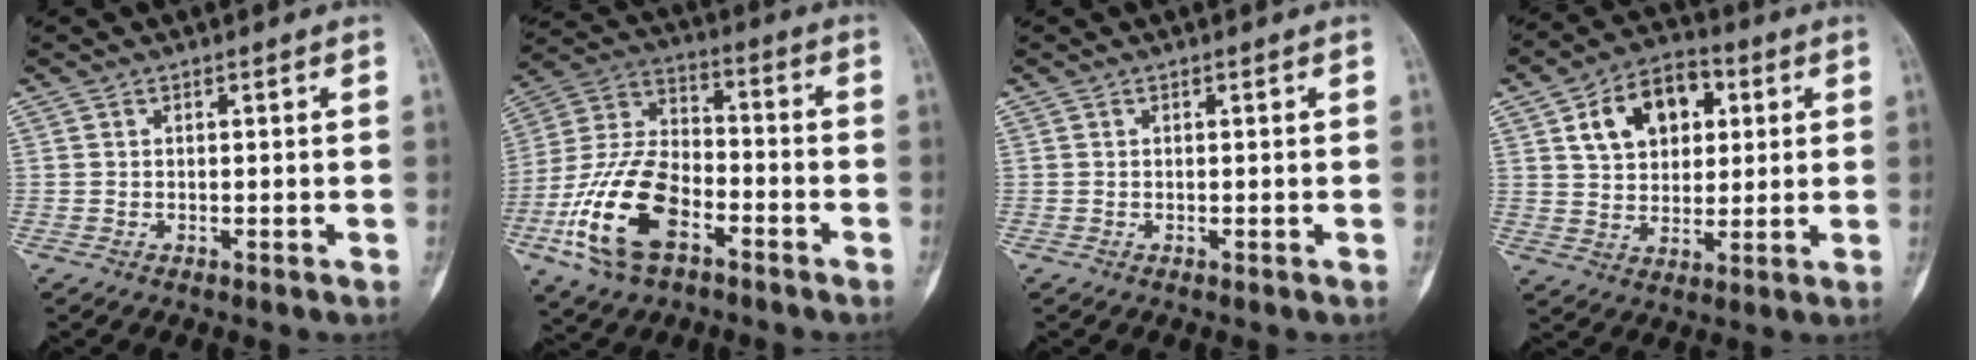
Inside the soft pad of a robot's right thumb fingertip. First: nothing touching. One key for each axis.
{"total": 18.2, "fx": -7.7, "fy": 9.9, "fz": 13.2, "tx": -0.264, "ty": 0.042, "tz": -0.147}
{"total": 0.0}
{"total": 13.0, "fx": 4.3, "fy": 9.0, "fz": 8.4, "tx": -0.101, "ty": 0.002, "tz": 0.069}